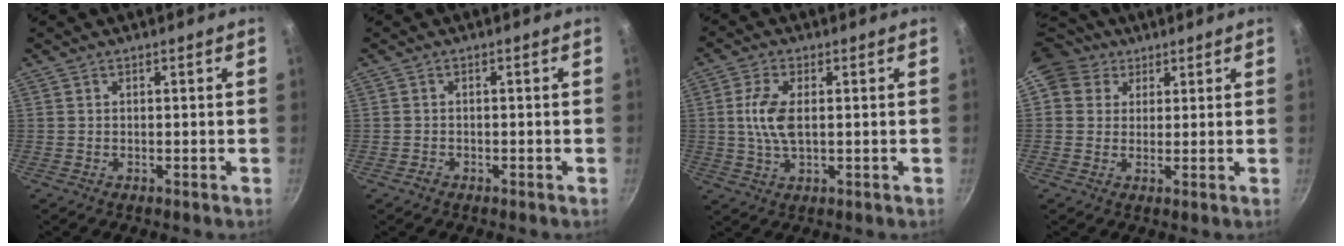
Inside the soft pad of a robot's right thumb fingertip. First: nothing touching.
{"total": 1.1, "force": [-0.8, 0.8, 0.3], "torque": [-0.008, 0.010, -0.014]}
{"total": 7.0, "force": [0.6, 3.4, 6.1], "torque": [-0.128, 0.002, 0.010]}
{"total": 9.4, "force": [4.7, 7.5, 3.0], "torque": [-0.027, 0.006, 0.072]}